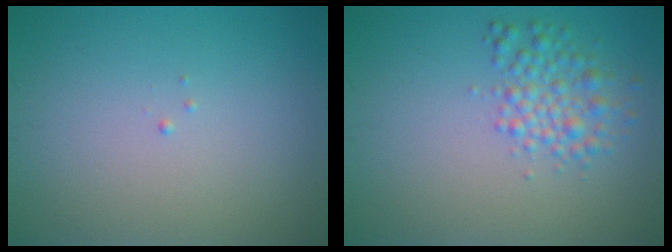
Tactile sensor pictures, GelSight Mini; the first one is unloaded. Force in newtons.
{"total": 2.9, "press": 2.9, "slide": 0.0}